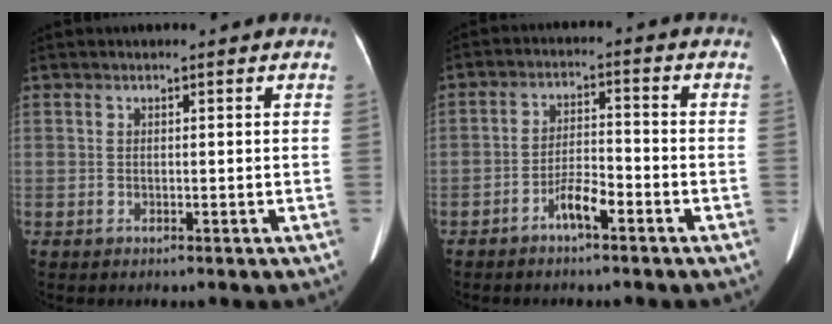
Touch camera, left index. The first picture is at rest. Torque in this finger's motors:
{"motor_torque": [0.13, 0.23, 0.06, 0.01]}